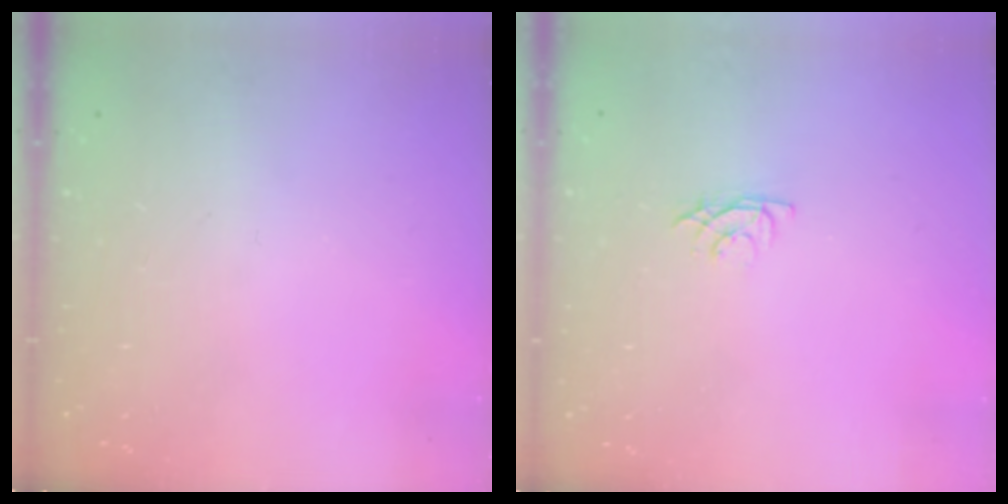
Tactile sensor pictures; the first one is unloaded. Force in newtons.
{"total": 3.0, "press": 3.0, "slide": 0.5}